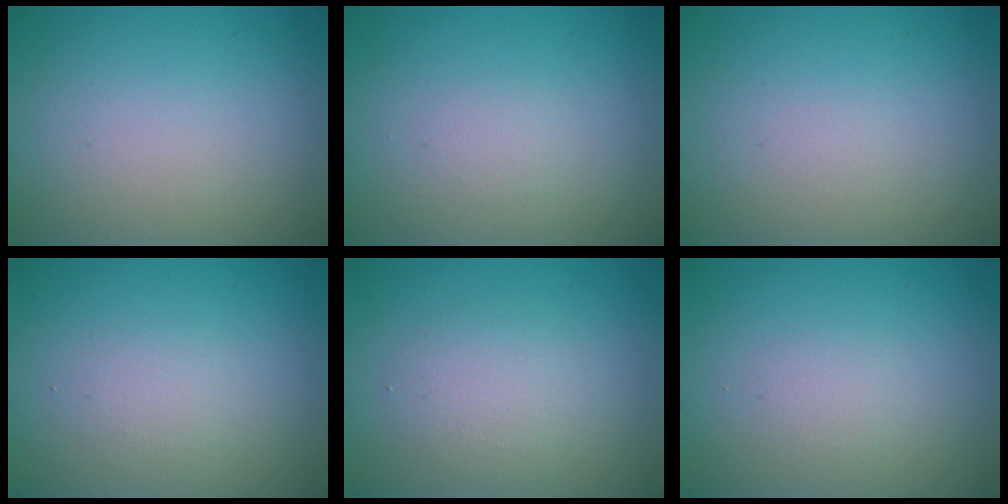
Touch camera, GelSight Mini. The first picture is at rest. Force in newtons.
{"total": 0.8, "press": 0.7, "slide": 0.1}
{"total": 0.0}
{"total": 1.5, "press": 1.5, "slide": 0.1}
{"total": 2.4, "press": 2.4, "slide": 0.2}
{"total": 1.1, "press": 1.1, "slide": 0.0}